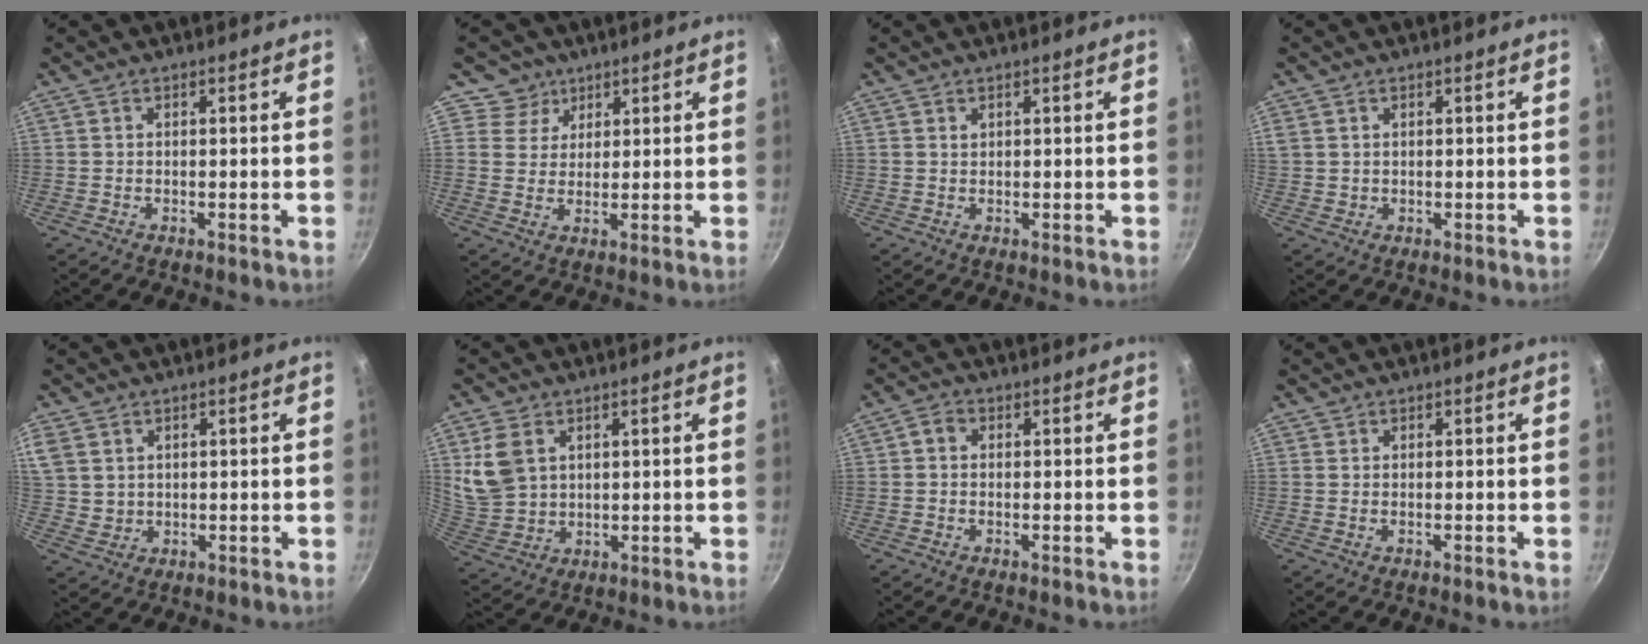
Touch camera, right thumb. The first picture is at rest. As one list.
[{"total": 4.5, "force": [2.7, 3.6, -0.2], "torque": [0.042, -0.014, 0.037]}, {"total": 0.5, "force": [0.4, 0.4, 0.1], "torque": [-0.001, 0.000, 0.008]}, {"total": 1.7, "force": [0.8, 1.4, 0.7], "torque": [-0.010, 0.000, 0.015]}, {"total": 9.4, "force": [3.5, 7.6, 4.3], "torque": [-0.095, 0.005, 0.081]}, {"total": 8.7, "force": [3.1, 6.4, 5.1], "torque": [-0.088, -0.012, 0.077]}, {"total": 1.9, "force": [0.2, 1.6, 1.0], "torque": [-0.021, 0.008, -0.001]}, {"total": 0.0}]